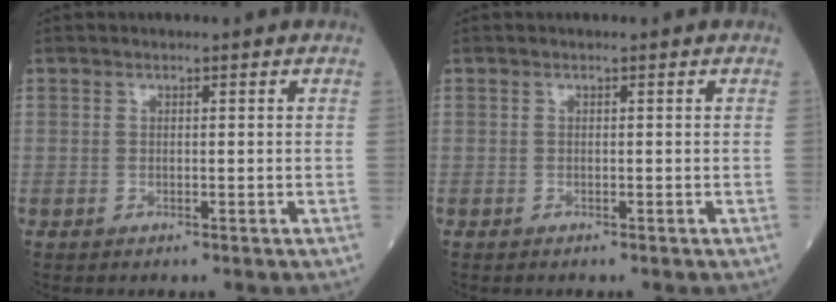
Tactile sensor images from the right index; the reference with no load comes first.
{"total": 0.0}